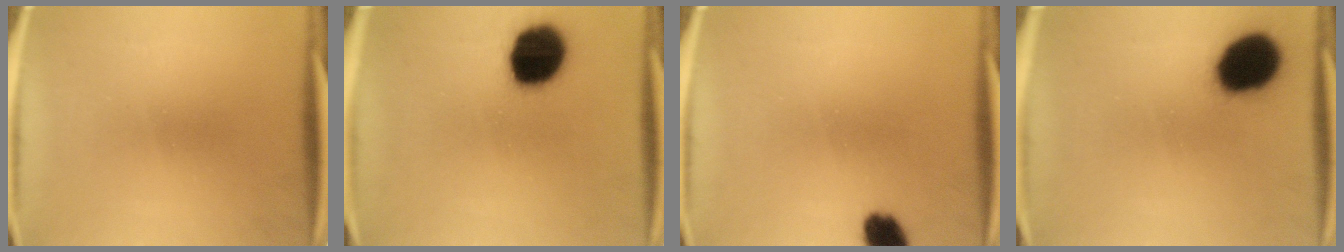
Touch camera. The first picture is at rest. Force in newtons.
{"total": 16.8}
{"total": 5.4}
{"total": 16.4}